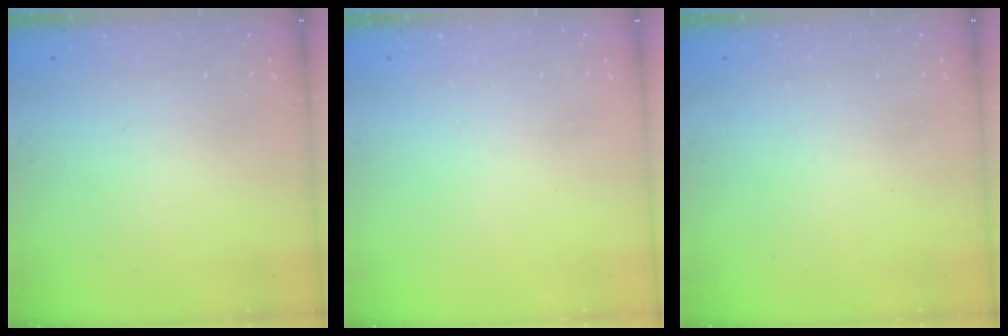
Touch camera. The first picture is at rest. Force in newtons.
{"total": 0.0}
{"total": 0.0}